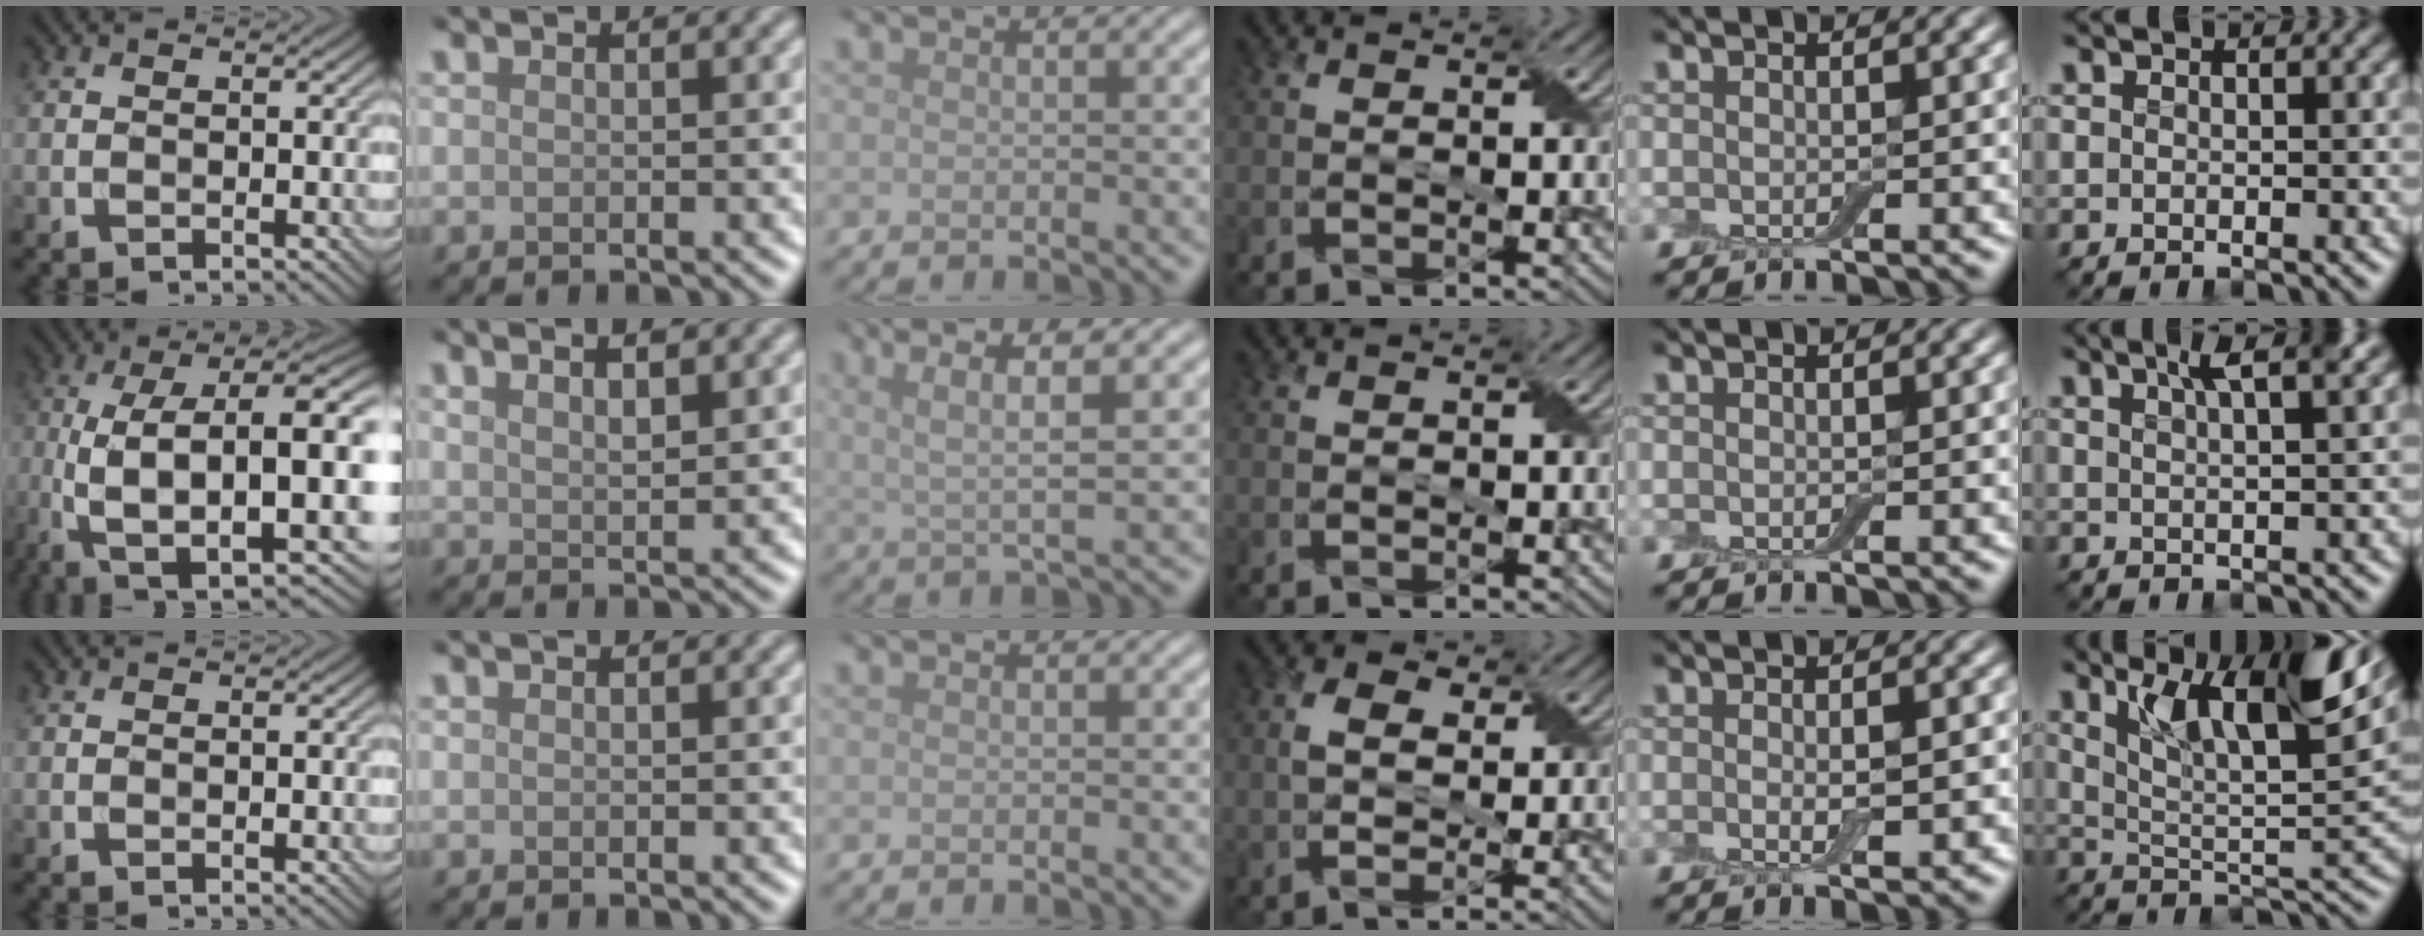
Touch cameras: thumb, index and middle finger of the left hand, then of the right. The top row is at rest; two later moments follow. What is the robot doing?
{"motion": "peel", "object": "bubble wrap"}